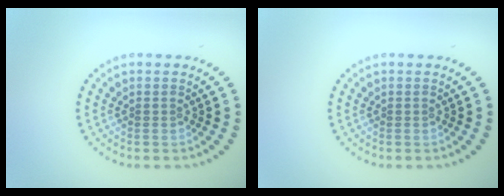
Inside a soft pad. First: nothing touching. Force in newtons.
{"total": 0.0}